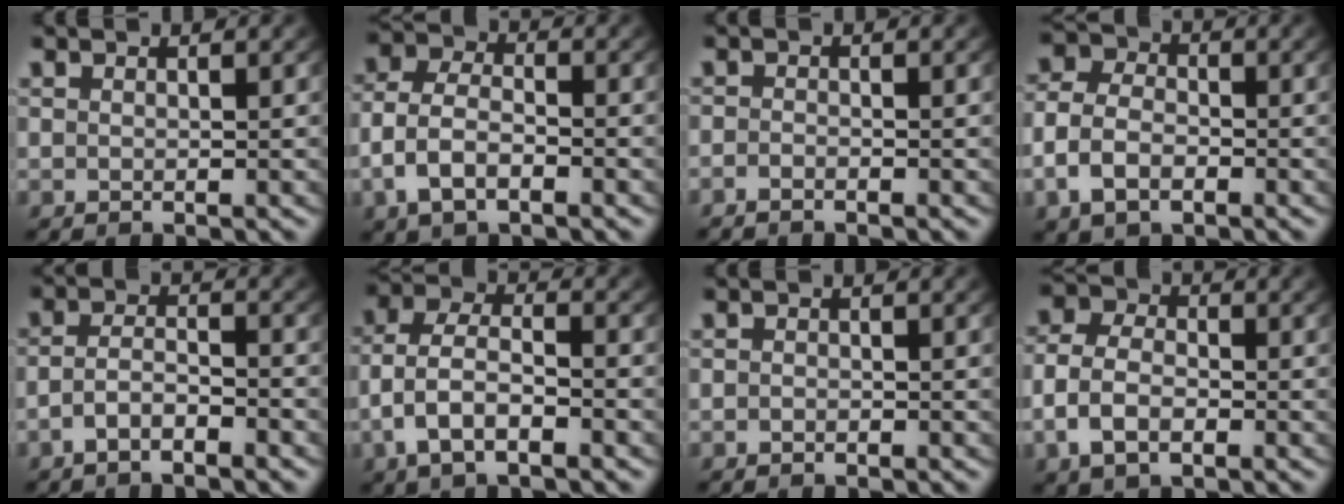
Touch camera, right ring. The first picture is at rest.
{"total": 5.3, "force": [-1.8, 3.8, 3.2], "torque": [-0.079, -0.021, -0.025]}
{"total": 1.2, "force": [-1.2, 0.3, 0.1], "torque": [-0.013, -0.011, -0.020]}
{"total": 5.2, "force": [-1.5, 4.2, 2.7], "torque": [-0.063, -0.018, -0.023]}
{"total": 3.1, "force": [-2.3, 1.3, 1.5], "torque": [-0.028, -0.012, -0.039]}
{"total": 5.4, "force": [-1.1, 3.8, 3.8], "torque": [-0.094, -0.026, -0.012]}
{"total": 0.5, "force": [-0.5, 0.0, 0.1], "torque": [-0.005, -0.010, -0.004]}
{"total": 5.1, "force": [-1.4, 4.0, 2.9], "torque": [-0.068, -0.018, -0.020]}